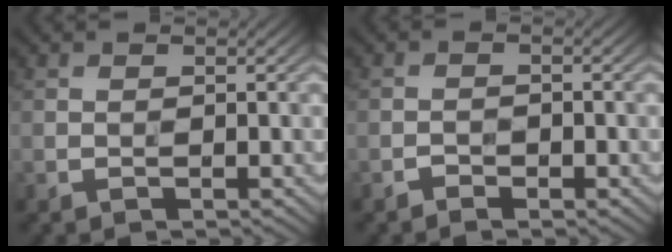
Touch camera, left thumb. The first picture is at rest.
{"total": 1.3, "force": [-1.1, 0.5, 0.6], "torque": [-0.010, 0.005, -0.023]}